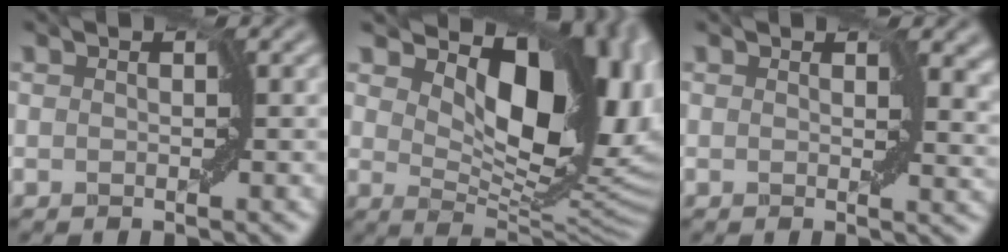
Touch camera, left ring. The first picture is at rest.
{"total": 13.7, "force": [3.6, 7.3, 11.0], "torque": [-0.149, -0.014, 0.068]}
{"total": 3.9, "force": [1.1, 2.5, 2.8], "torque": [-0.024, -0.002, 0.007]}